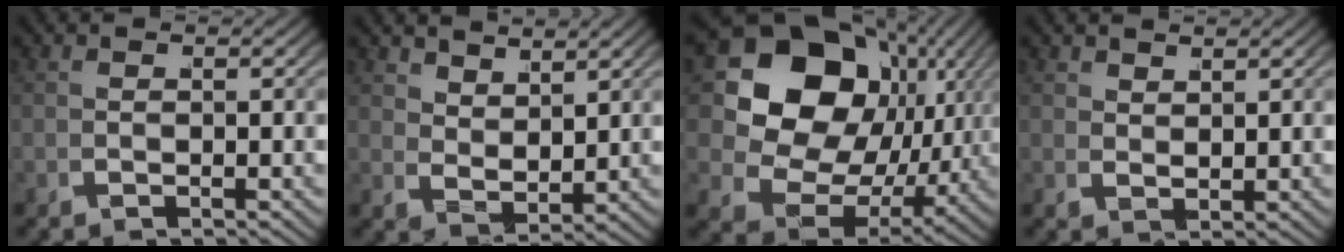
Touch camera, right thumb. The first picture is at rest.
{"total": 2.7, "force": [2.3, 0.6, 1.2], "torque": [-0.024, -0.004, 0.048]}
{"total": 18.5, "force": [1.4, 13.3, 12.7], "torque": [-0.252, -0.032, 0.032]}
{"total": 1.9, "force": [1.8, -0.6, -0.2], "torque": [0.009, 0.007, 0.038]}